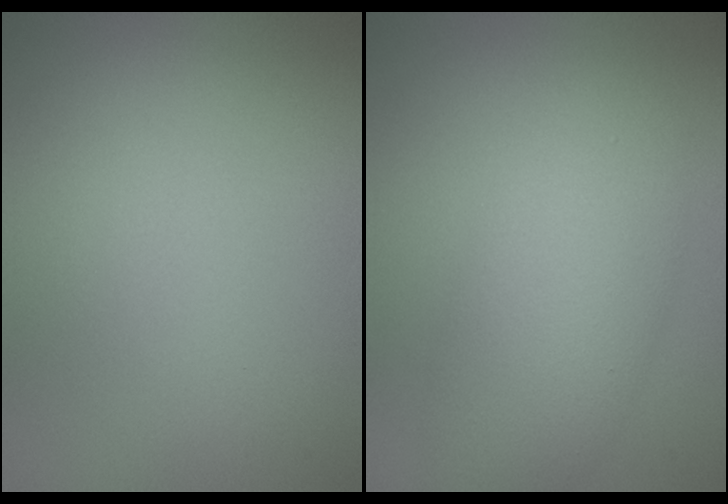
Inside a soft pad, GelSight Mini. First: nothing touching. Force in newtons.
{"total": 5.6, "press": 5.6, "slide": 0.1}